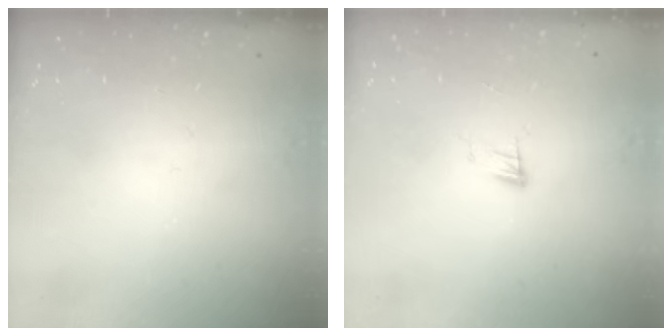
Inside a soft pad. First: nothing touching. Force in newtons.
{"total": 5.1, "press": 5.1, "slide": 0.5}